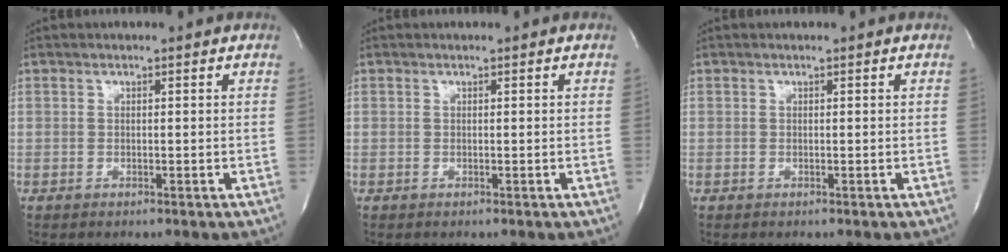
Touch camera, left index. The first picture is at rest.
{"total": 0.0}
{"total": 0.0}